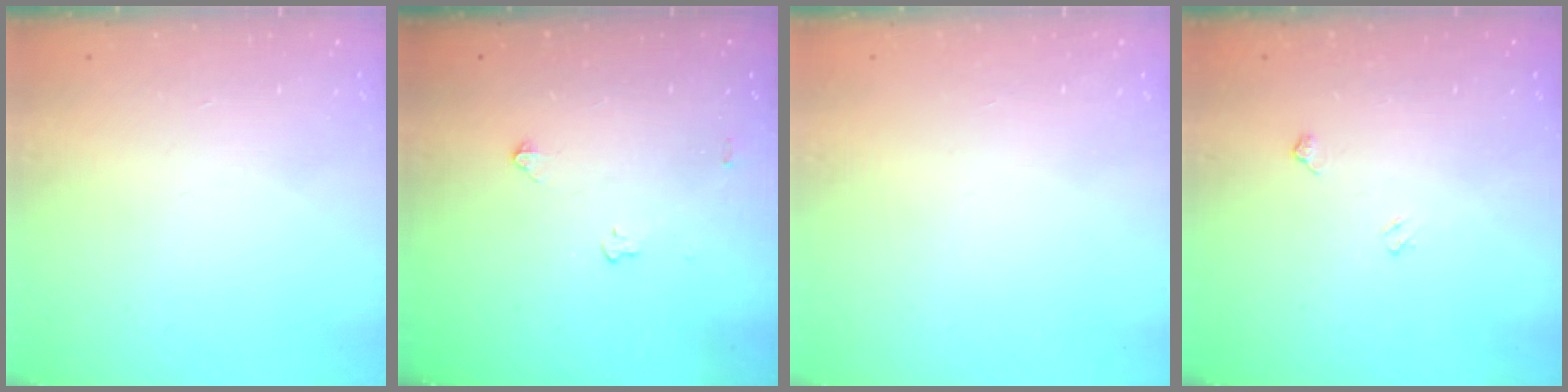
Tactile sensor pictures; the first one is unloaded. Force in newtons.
{"total": 2.8, "press": 2.8, "slide": 0.4}
{"total": 0.0}
{"total": 4.4, "press": 4.4, "slide": 0.6}